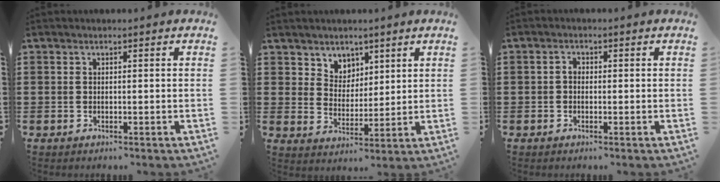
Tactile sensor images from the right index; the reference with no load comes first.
{"total": 5.0, "force": [3.5, 3.5, -0.2], "torque": [-0.021, 0.001, 0.066]}
{"total": 1.3, "force": [-0.3, 0.9, 0.9], "torque": [-0.018, 0.003, -0.007]}